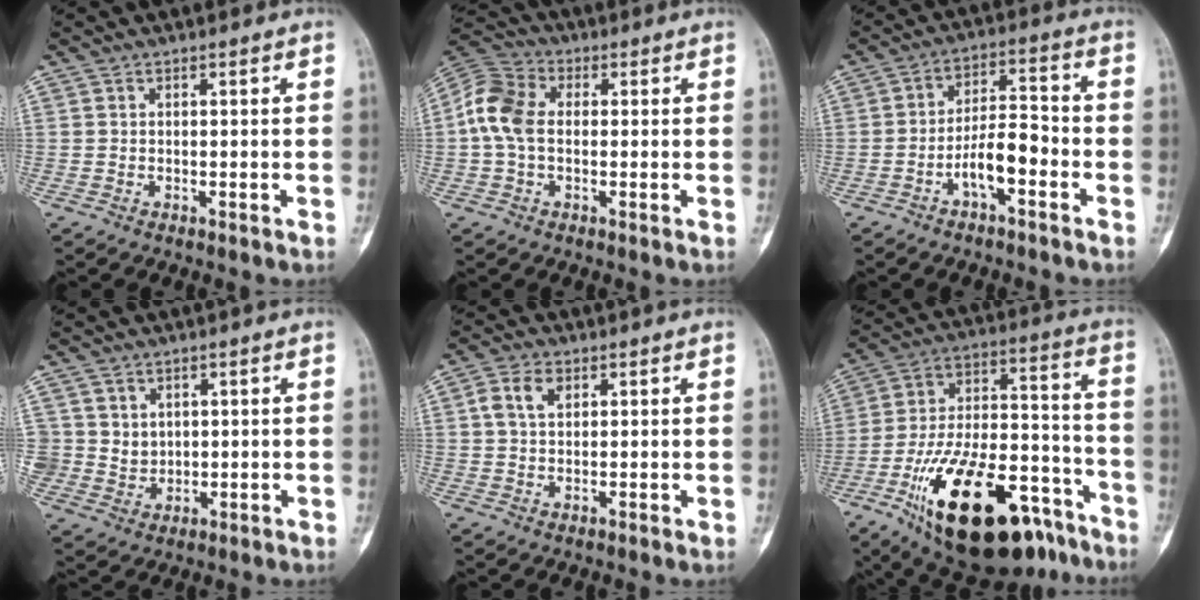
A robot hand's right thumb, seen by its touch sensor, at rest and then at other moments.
{"total": 9.2, "force": [0.1, 6.3, 6.6], "torque": [-0.139, 0.028, -0.007]}
{"total": 8.1, "force": [-3.4, 3.2, 6.6], "torque": [-0.109, 0.040, -0.063]}
{"total": 4.9, "force": [1.6, 4.5, 0.8], "torque": [0.011, -0.009, 0.037]}
{"total": 4.6, "force": [1.4, 3.0, 3.3], "torque": [-0.064, 0.005, 0.026]}
{"total": 30.2, "force": [-16.9, 13.3, 21.2], "torque": [-0.350, 0.073, -0.270]}